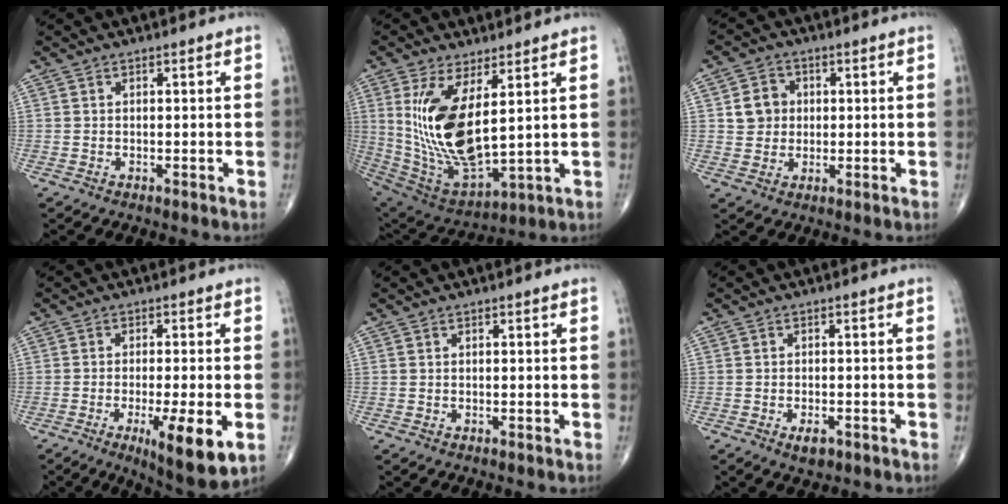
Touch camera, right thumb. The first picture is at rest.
{"total": 17.2, "force": [4.1, 7.1, 15.2], "torque": [-0.299, -0.032, 0.102]}
{"total": 5.8, "force": [0.9, 5.2, 2.2], "torque": [-0.012, 0.001, 0.012]}
{"total": 11.3, "force": [-3.8, 2.4, 10.3], "torque": [-0.156, -0.016, -0.054]}
{"total": 0.0}
{"total": 2.8, "force": [-1.5, 1.4, 2.0], "torque": [-0.029, 0.002, -0.021]}